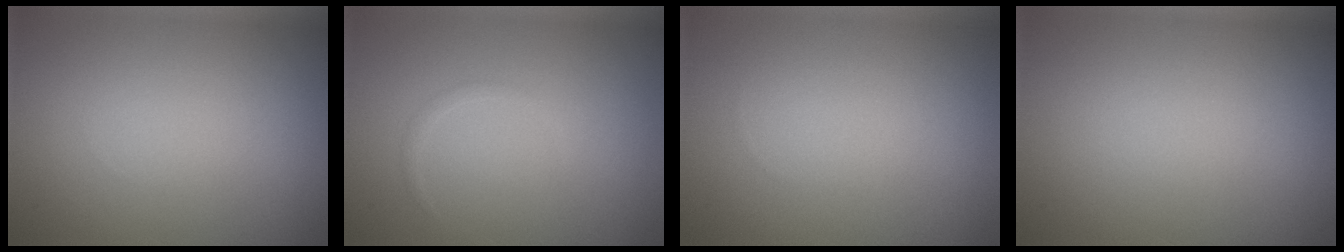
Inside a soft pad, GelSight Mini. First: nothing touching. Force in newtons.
{"total": 0.6, "press": 0.6, "slide": 0.0}
{"total": 0.0}
{"total": 0.0}